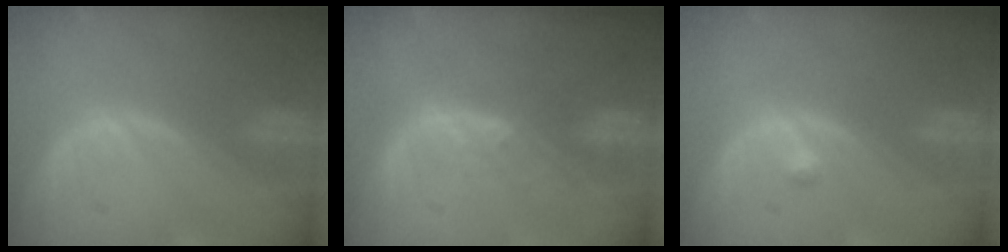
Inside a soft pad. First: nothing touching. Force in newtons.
{"total": 2.3, "press": 2.2, "slide": 0.9}
{"total": 0.8, "press": 0.8, "slide": 0.2}